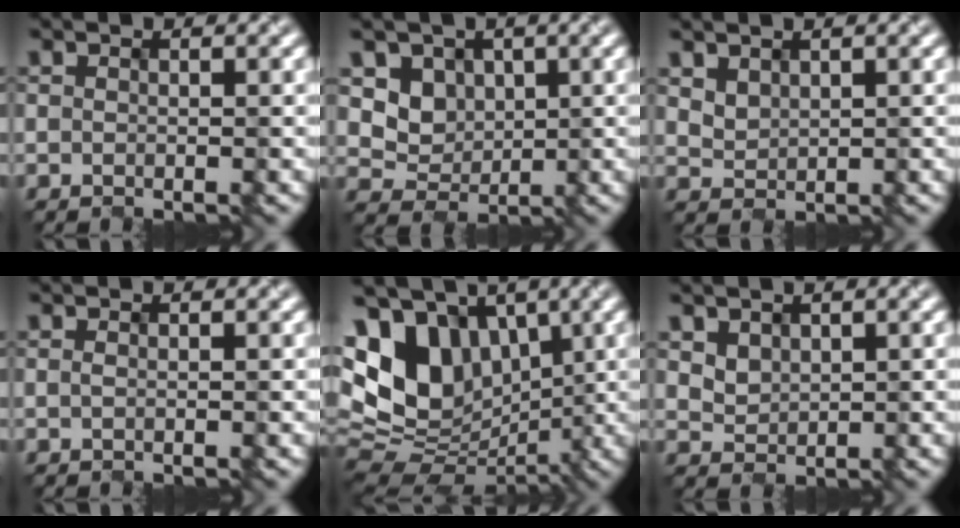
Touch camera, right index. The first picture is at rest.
{"total": 3.9, "force": [1.3, 3.4, 1.4], "torque": [-0.041, -0.013, 0.036]}
{"total": 1.7, "force": [1.1, 1.1, 0.7], "torque": [-0.017, 0.002, 0.026]}
{"total": 0.7, "force": [0.3, 0.4, 0.6], "torque": [-0.003, -0.002, 0.000]}
{"total": 11.5, "force": [2.9, 8.1, 7.6], "torque": [-0.155, 0.012, 0.041]}
{"total": 2.1, "force": [1.2, 1.5, 0.8], "torque": [-0.021, 0.000, 0.029]}